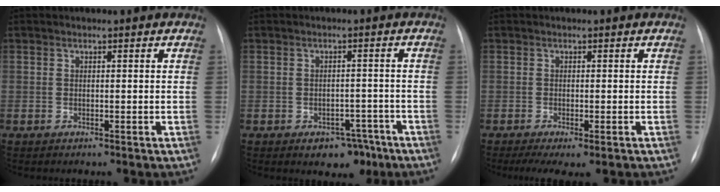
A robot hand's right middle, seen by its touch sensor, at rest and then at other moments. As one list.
[{"total": 4.8, "force": [-3.0, 3.0, 2.2], "torque": [-0.017, 0.015, -0.031]}, {"total": 5.7, "force": [-3.7, 1.5, 4.0], "torque": [-0.058, -0.016, -0.055]}]